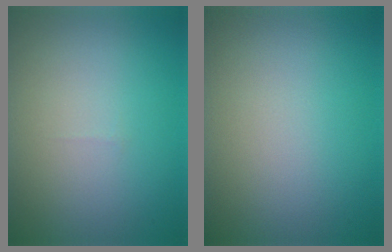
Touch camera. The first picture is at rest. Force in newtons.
{"total": 0.0}